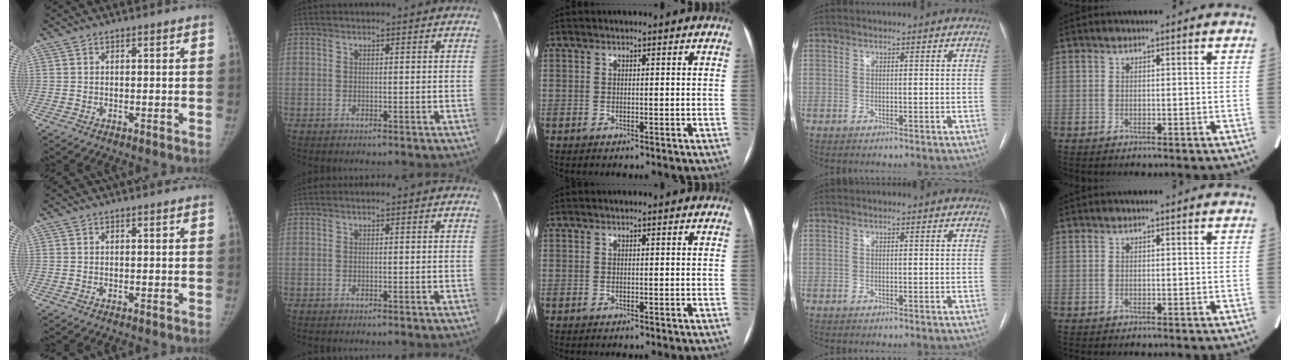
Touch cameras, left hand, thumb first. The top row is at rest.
{}